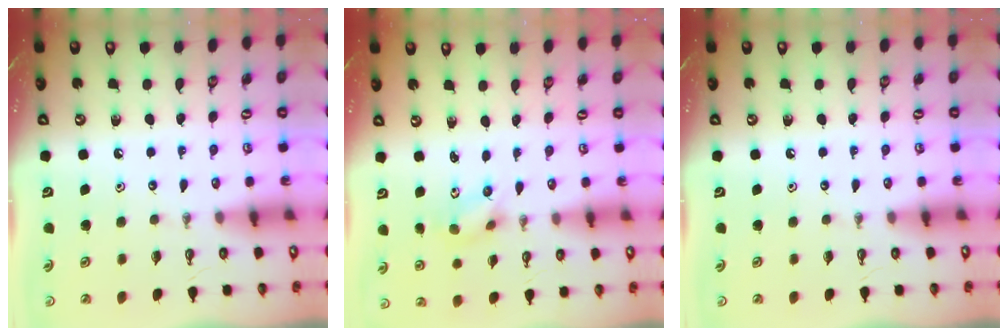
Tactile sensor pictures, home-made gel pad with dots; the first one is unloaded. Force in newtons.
{"total": 2.6, "press": 2.4, "slide": 1.0}
{"total": 0.0}